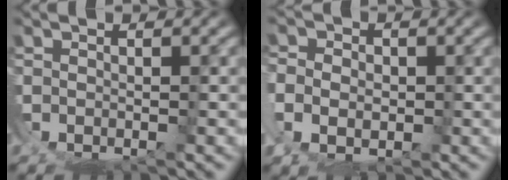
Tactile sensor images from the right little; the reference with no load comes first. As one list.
[{"total": 3.4, "force": [-0.4, 2.2, 2.6], "torque": [-0.049, -0.014, 0.002]}]